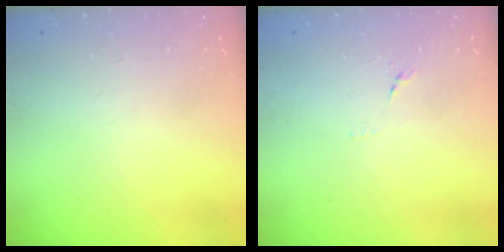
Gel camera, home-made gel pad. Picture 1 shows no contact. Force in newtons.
{"total": 7.6, "press": 7.6, "slide": 0.7}